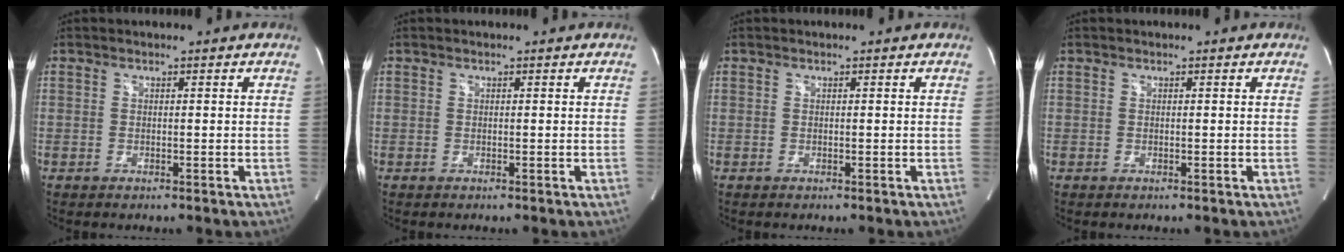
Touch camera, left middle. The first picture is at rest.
{"total": 0.0}
{"total": 0.0}
{"total": 0.0}